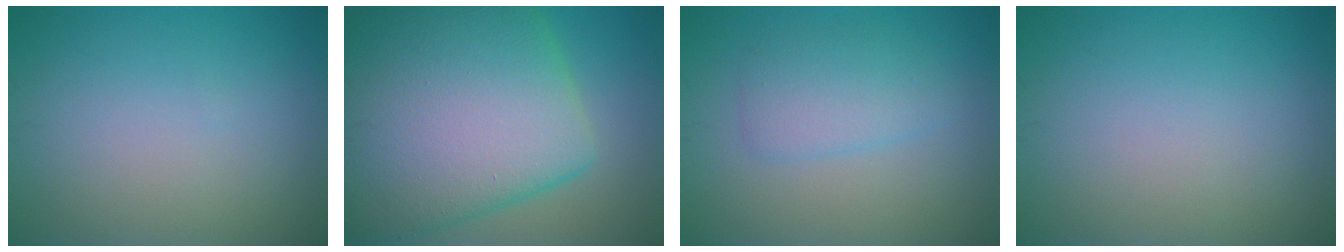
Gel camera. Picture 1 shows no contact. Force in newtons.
{"total": 16.5, "press": 16.5, "slide": 0.5}
{"total": 2.8, "press": 2.8, "slide": 0.1}
{"total": 0.0}